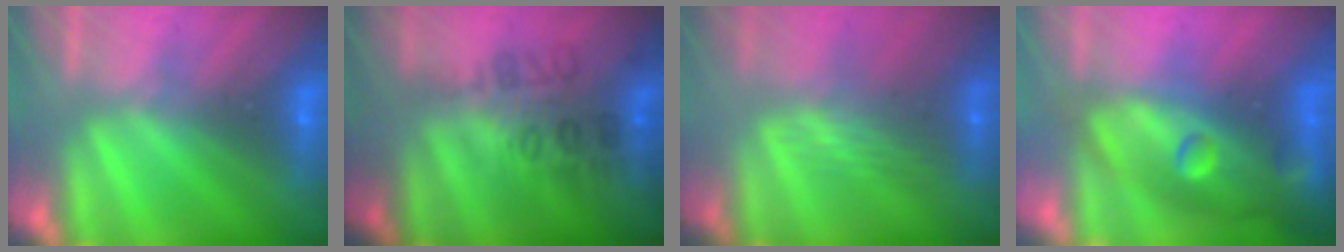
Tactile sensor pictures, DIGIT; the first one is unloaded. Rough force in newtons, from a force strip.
{"total": 2.9}
{"total": 2.4}
{"total": 8.1}